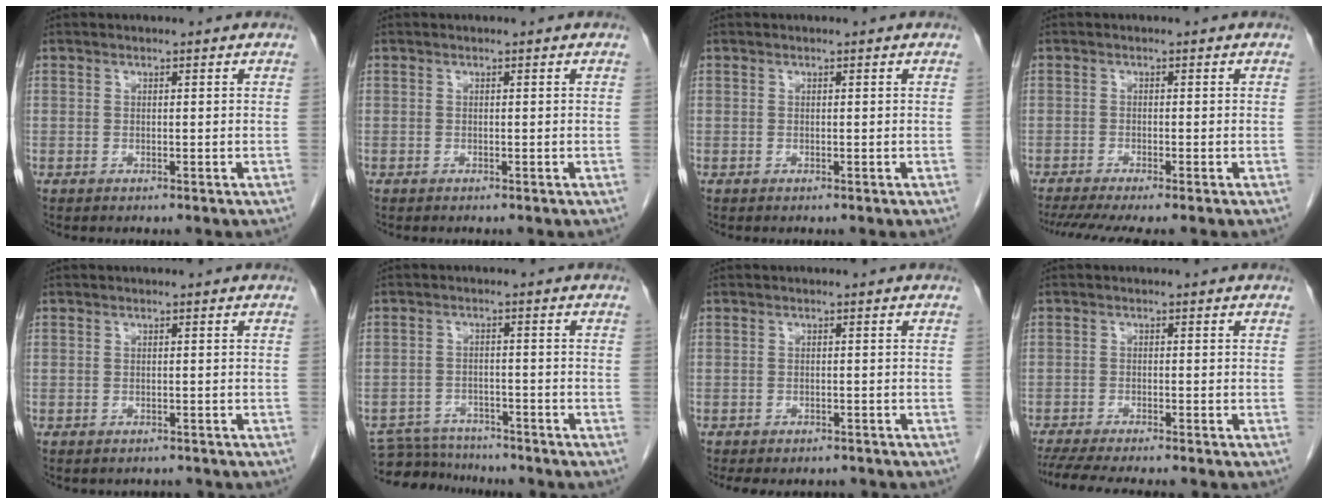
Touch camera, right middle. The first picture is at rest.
{"total": 0.0}
{"total": 0.0}
{"total": 7.0, "force": [-5.7, 0.1, 4.0], "torque": [-0.057, -0.013, -0.092]}
{"total": 1.4, "force": [-1.2, 0.6, -0.1], "torque": [-0.002, 0.000, -0.019]}
{"total": 7.7, "force": [-7.5, 2.0, 0.5], "torque": [-0.009, 0.000, -0.121]}
{"total": 6.3, "force": [-5.5, 2.4, 1.7], "torque": [-0.018, -0.001, -0.068]}
{"total": 9.5, "force": [-8.3, 0.5, 4.7], "torque": [-0.062, -0.018, -0.128]}